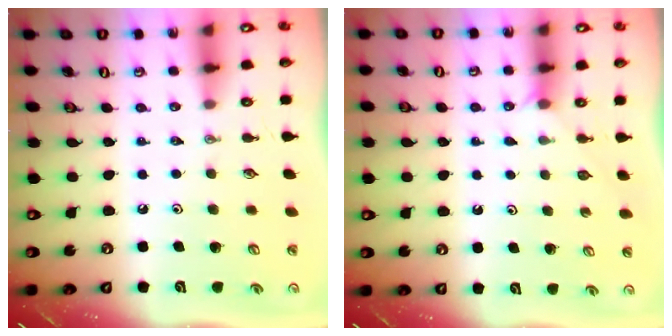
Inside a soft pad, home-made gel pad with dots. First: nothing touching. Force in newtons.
{"total": 2.6, "press": 2.6, "slide": 0.3}